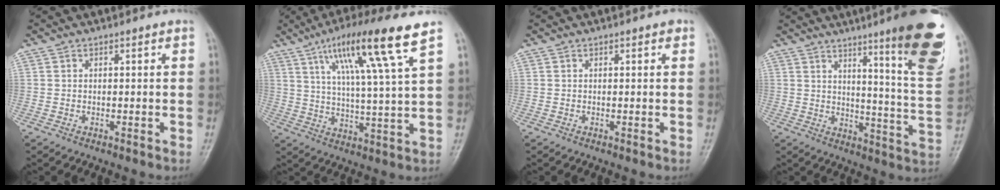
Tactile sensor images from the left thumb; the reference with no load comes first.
{"total": 15.9, "force": [8.7, 0.9, 13.3], "torque": [-0.229, -0.025, 0.146]}
{"total": 0.8, "force": [0.4, 0.3, 0.6], "torque": [-0.008, 0.001, 0.004]}
{"total": 20.0, "force": [11.3, 2.0, 16.3], "torque": [-0.184, -0.067, 0.152]}